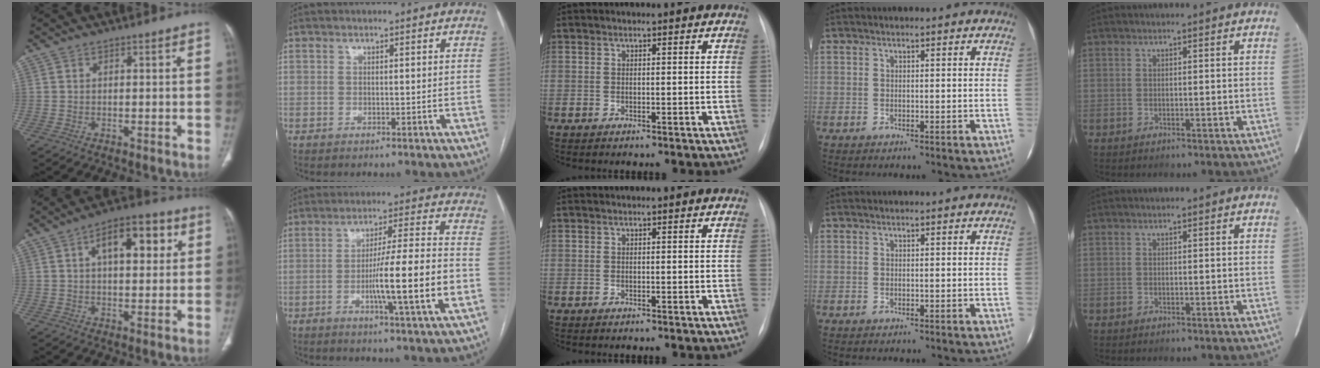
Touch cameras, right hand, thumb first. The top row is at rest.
{"thumb": {"total": 11.7, "force": [3.7, 5.7, 9.5], "torque": [-0.116, 0.014, 0.051]}, "index": {"total": 13.3, "force": [-3.2, -0.5, 12.9], "torque": [-0.216, -0.006, -0.056]}}